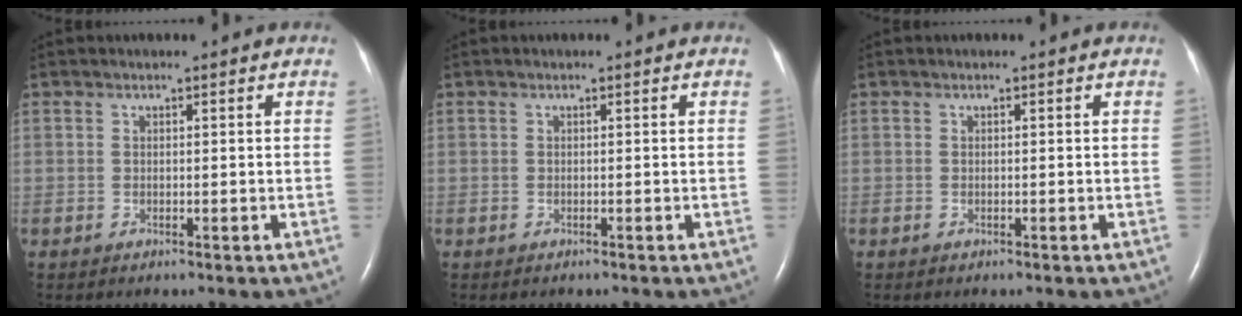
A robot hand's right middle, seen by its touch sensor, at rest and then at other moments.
{"total": 0.0}
{"total": 0.0}